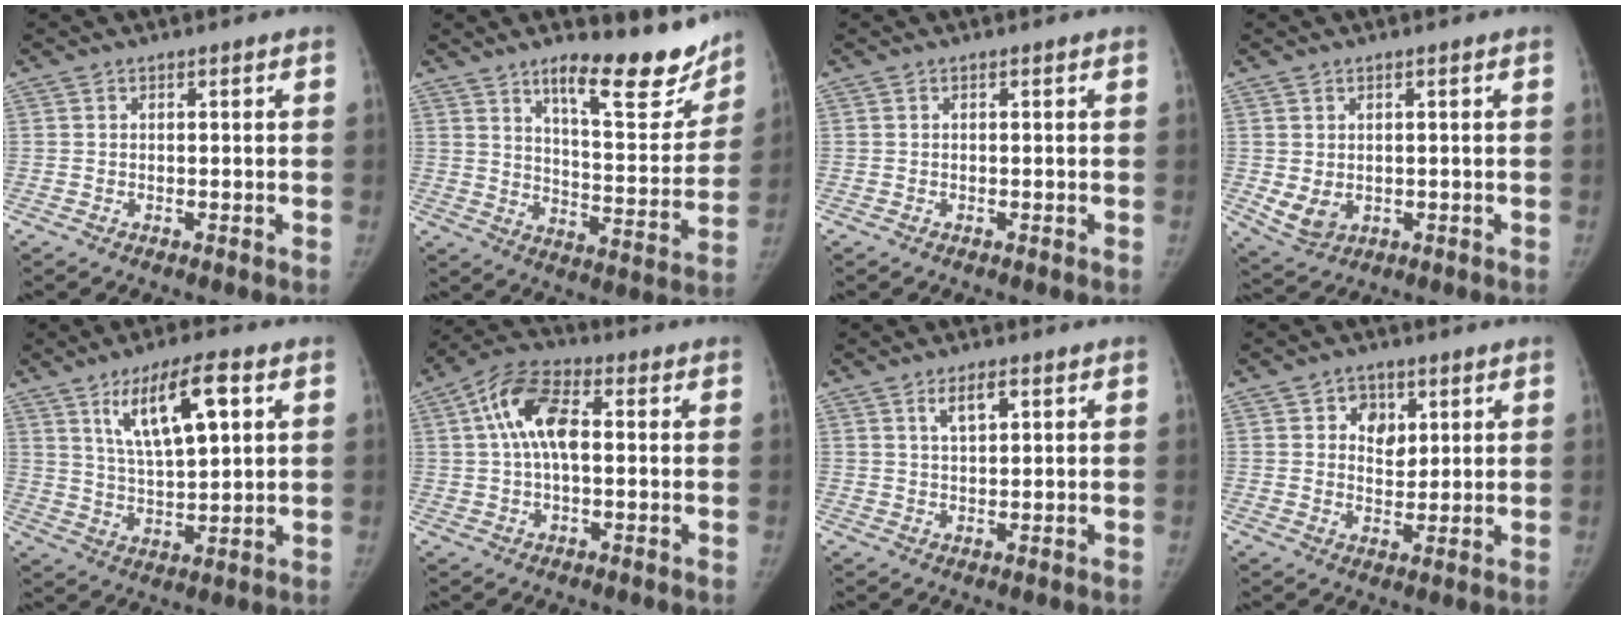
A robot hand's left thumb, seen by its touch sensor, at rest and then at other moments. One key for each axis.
{"total": 18.3, "fx": 13.4, "fy": 5.7, "fz": 11.0, "tx": -0.097, "ty": -0.101, "tz": 0.198}
{"total": 0.0}
{"total": 4.7, "fx": -0.2, "fy": 3.4, "fz": 3.3, "tx": -0.054, "ty": -0.012, "tz": 0.012}
{"total": 12.6, "fx": 5.6, "fy": 3.9, "fz": 10.6, "tx": -0.170, "ty": -0.019, "tz": 0.104}
{"total": 10.9, "fx": 2.0, "fy": 5.5, "fz": 9.2, "tx": -0.174, "ty": 0.024, "tz": 0.029}
{"total": 3.9, "fx": 2.0, "fy": 1.6, "fz": 3.0, "tx": -0.048, "ty": -0.006, "tz": 0.038}
{"total": 5.8, "fx": 2.4, "fy": 4.4, "fz": 3.0, "tx": -0.017, "ty": -0.011, "tz": 0.037}